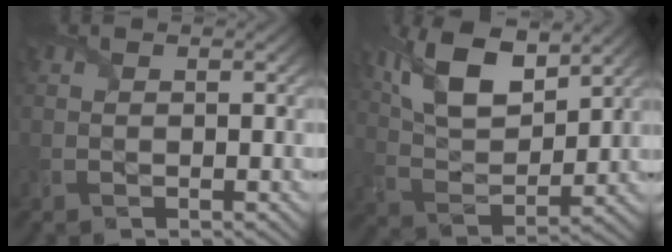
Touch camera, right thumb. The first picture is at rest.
{"total": 12.0, "force": [6.7, 5.2, 8.5], "torque": [-0.185, 0.010, 0.125]}